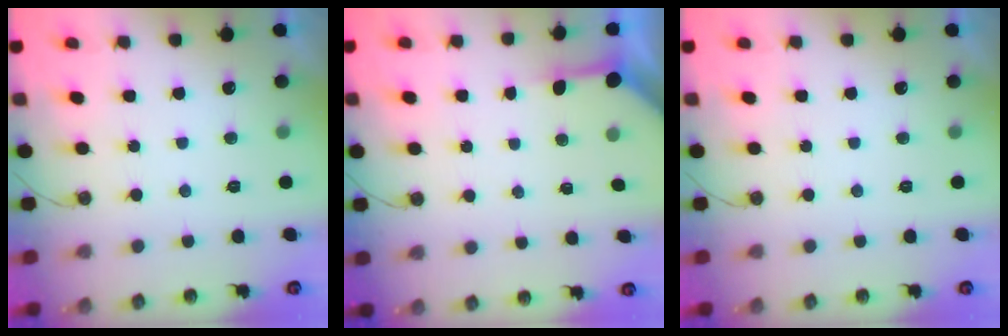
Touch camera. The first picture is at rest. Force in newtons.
{"total": 3.5, "press": 3.5, "slide": 0.5}
{"total": 0.0}